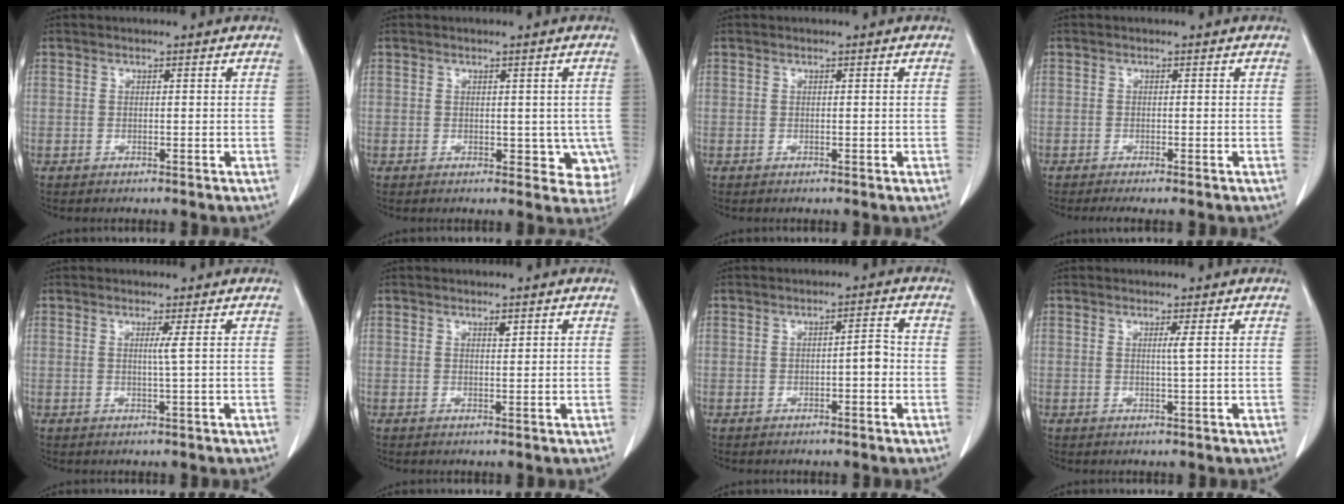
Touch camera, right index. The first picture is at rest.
{"total": 4.9, "force": [-0.2, 3.3, 3.6], "torque": [-0.012, -0.002, 0.003]}
{"total": 0.0}
{"total": 2.6, "force": [-2.1, 0.0, 1.4], "torque": [-0.022, -0.008, -0.033]}
{"total": 1.3, "force": [0.3, -0.6, 1.1], "torque": [-0.022, -0.003, 0.006]}
{"total": 0.9, "force": [0.6, 0.2, 0.6], "torque": [-0.012, -0.004, 0.009]}
{"total": 2.4, "force": [-0.5, 0.6, 2.3], "torque": [-0.029, 0.006, -0.009]}
{"total": 1.1, "force": [0.3, -0.4, 1.0], "torque": [-0.021, -0.003, 0.005]}